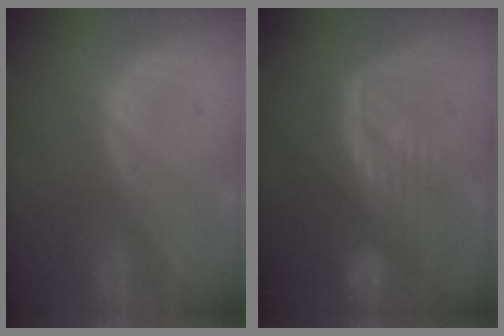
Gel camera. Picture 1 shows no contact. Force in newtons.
{"total": 10.2, "press": 8.9, "slide": 5.0}